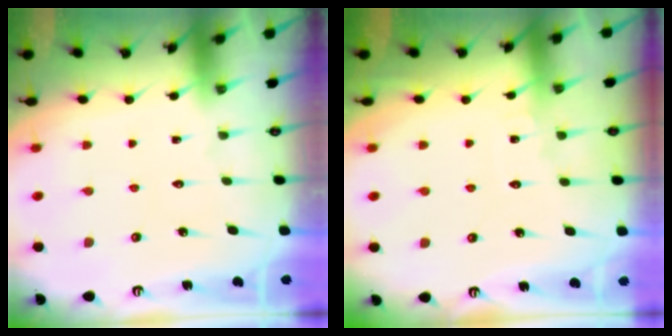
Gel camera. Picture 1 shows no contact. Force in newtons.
{"total": 4.0, "press": 4.0, "slide": 0.4}